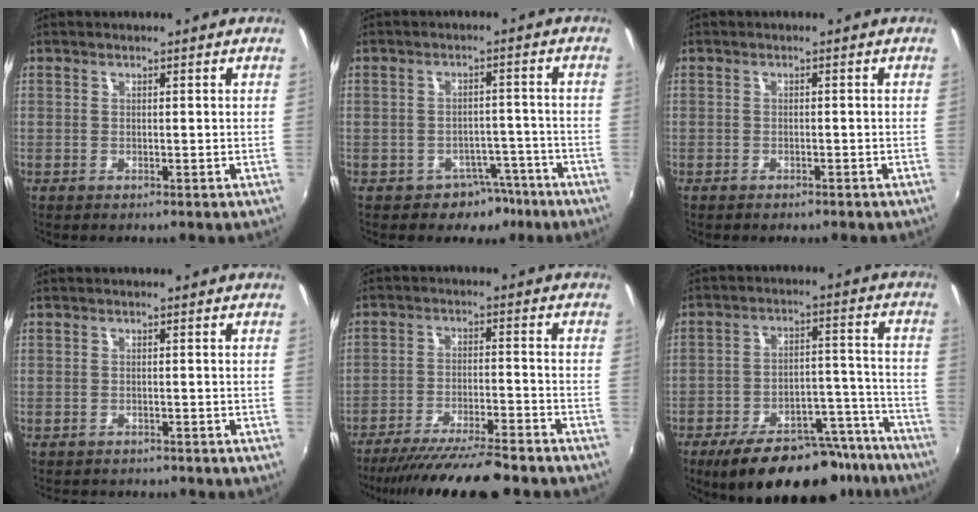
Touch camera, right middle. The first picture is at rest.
{"total": 5.7, "force": [-4.0, 4.0, 1.1], "torque": [-0.021, 0.023, -0.044]}
{"total": 2.1, "force": [-1.8, 0.8, 0.7], "torque": [-0.017, -0.011, -0.027]}
{"total": 3.7, "force": [-3.5, 1.2, 0.8], "torque": [-0.024, -0.017, -0.052]}
{"total": 15.4, "force": [-13.6, 1.1, 7.2], "torque": [-0.144, -0.025, -0.214]}
{"total": 21.9, "force": [-17.5, 8.1, 10.4], "torque": [-0.167, 0.021, -0.228]}